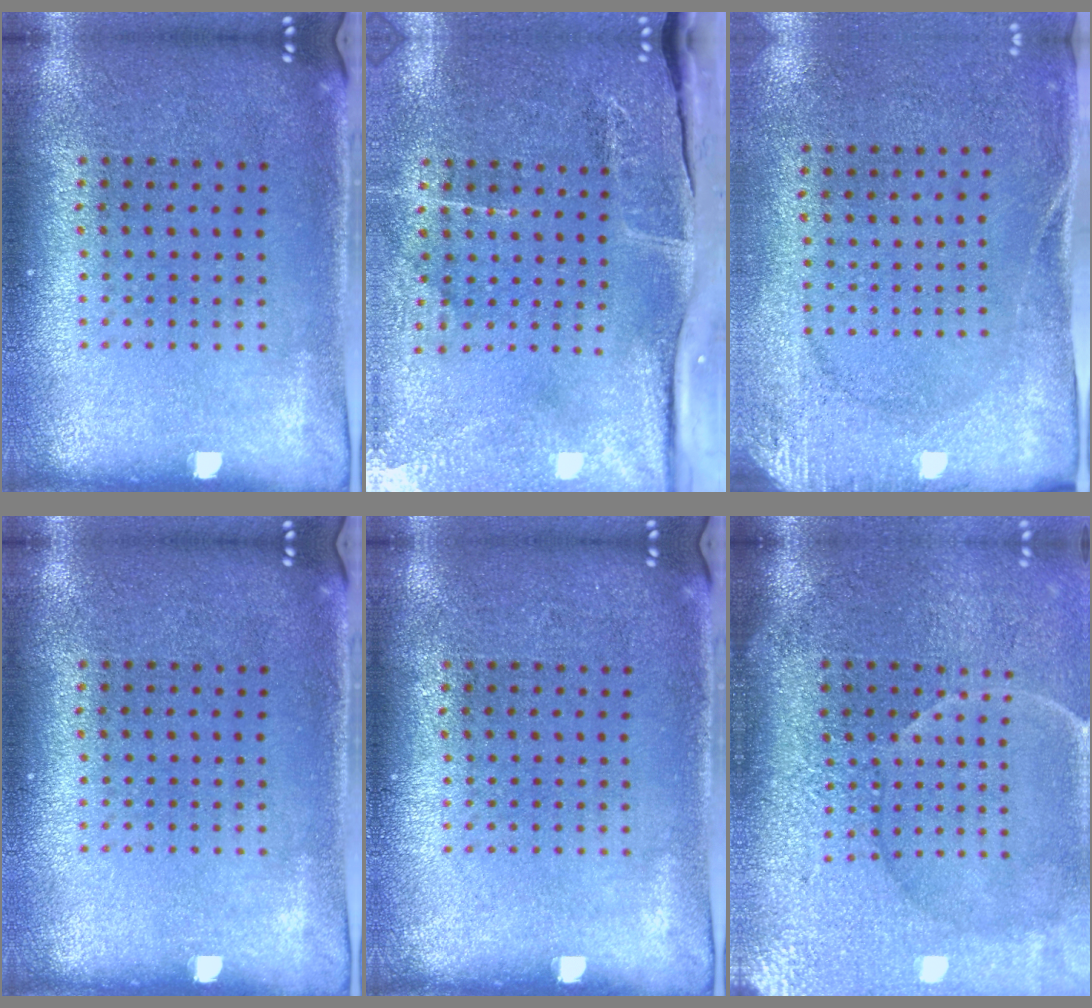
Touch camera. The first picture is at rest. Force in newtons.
{"total": 4.9, "press": 3.9, "slide": 3.0}
{"total": 2.6, "press": 2.0, "slide": 1.6}
{"total": 0.0}
{"total": 0.0}
{"total": 4.3, "press": 3.8, "slide": 2.1}